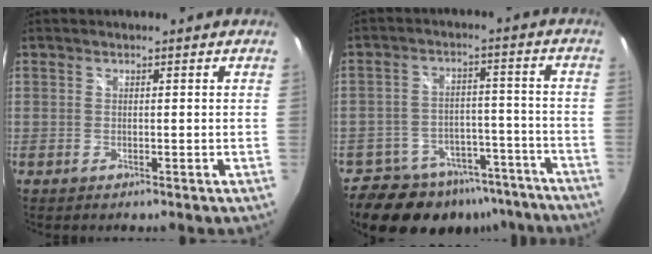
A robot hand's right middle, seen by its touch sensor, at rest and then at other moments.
{"total": 17.1, "force": [-13.2, 9.0, 6.2], "torque": [-0.134, 0.021, -0.172]}